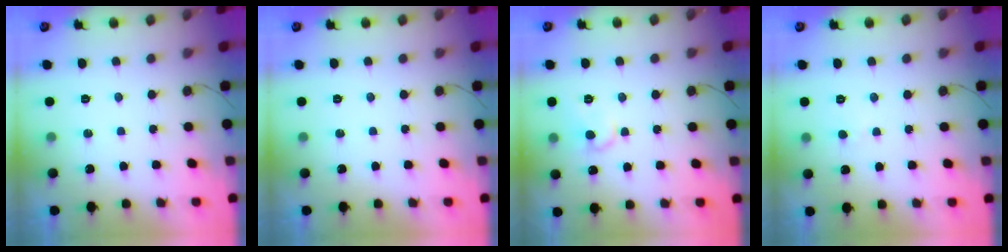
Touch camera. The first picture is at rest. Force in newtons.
{"total": 0.0}
{"total": 8.9, "press": 8.9, "slide": 0.8}
{"total": 2.8, "press": 2.7, "slide": 0.4}